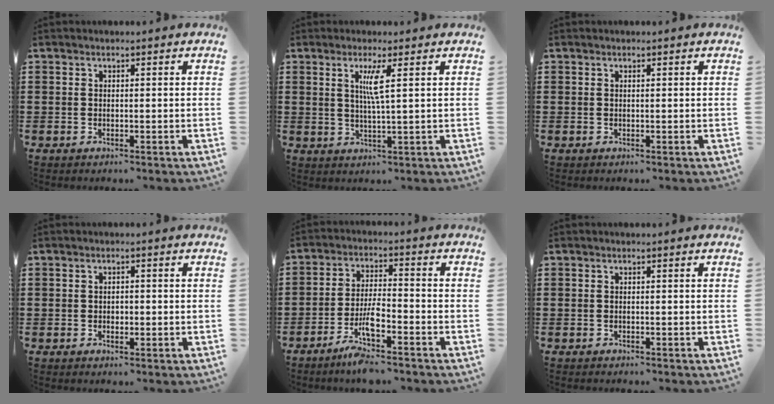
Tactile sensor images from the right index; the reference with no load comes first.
{"total": 3.8, "force": [1.3, -0.3, 3.6], "torque": [-0.075, -0.006, 0.018]}
{"total": 0.0}
{"total": 1.0, "force": [-0.2, 0.6, 0.7], "torque": [-0.015, 0.002, -0.004]}
{"total": 6.0, "force": [-4.0, 1.2, 4.2], "torque": [-0.091, -0.006, -0.078]}
{"total": 0.0}